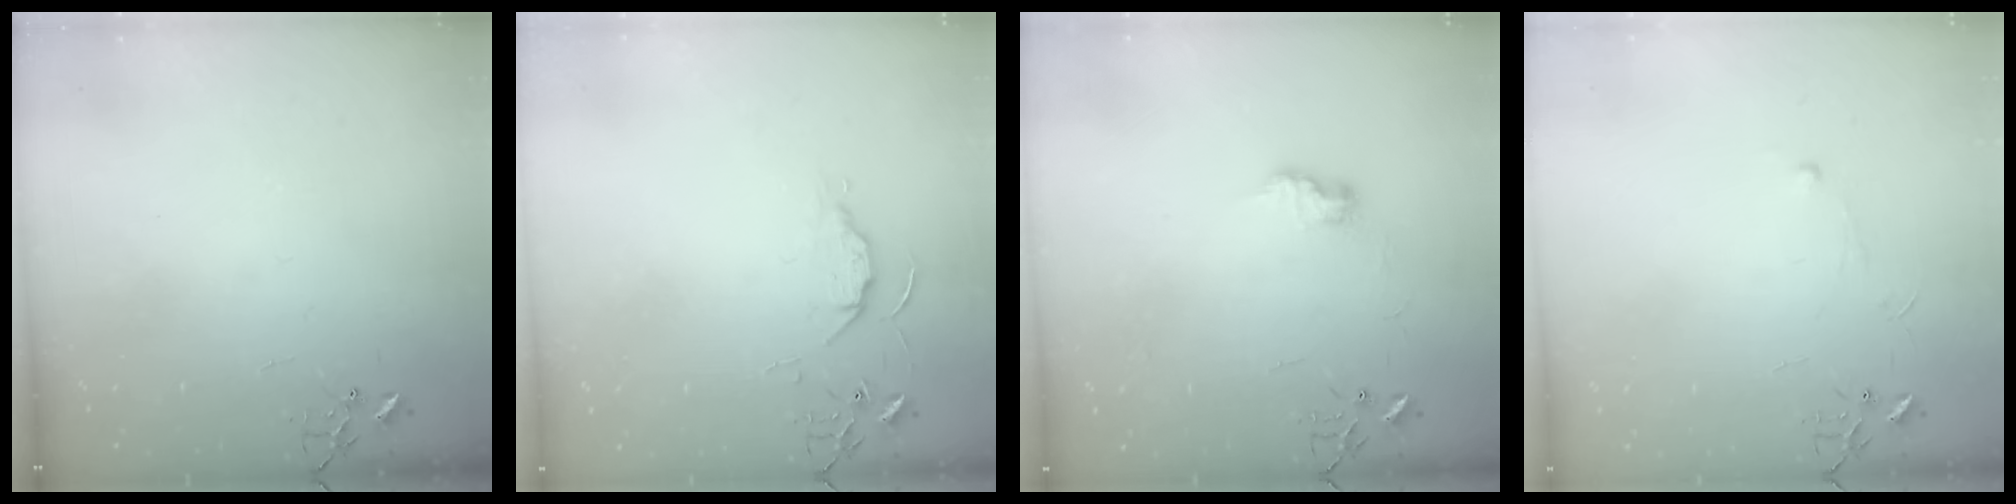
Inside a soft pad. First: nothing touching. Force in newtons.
{"total": 5.7, "press": 5.6, "slide": 0.8}
{"total": 7.6, "press": 7.5, "slide": 0.4}
{"total": 3.9, "press": 3.8, "slide": 0.4}